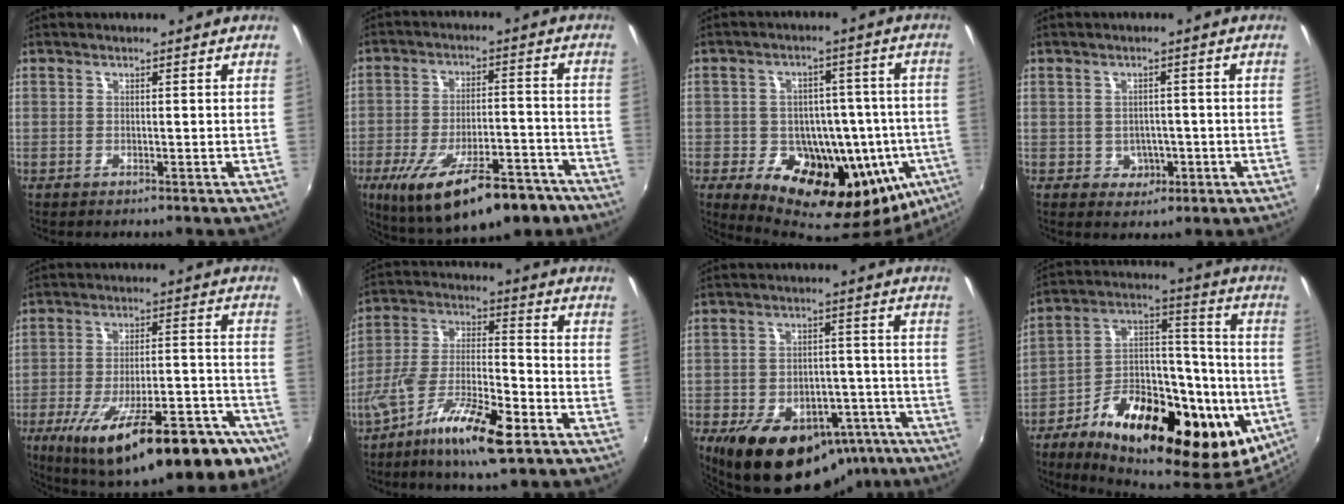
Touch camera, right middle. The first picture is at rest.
{"total": 19.9, "force": [-12.7, 6.8, 13.8], "torque": [-0.241, -0.035, -0.184]}
{"total": 24.4, "force": [-7.5, 16.1, 16.7], "torque": [-0.271, -0.004, -0.085]}
{"total": 3.9, "force": [-0.8, 3.6, 1.2], "torque": [-0.027, 0.005, -0.001]}
{"total": 26.1, "force": [-15.5, 7.7, 19.5], "torque": [-0.310, -0.047, -0.214]}
{"total": 13.8, "force": [-8.2, 2.8, 10.7], "torque": [-0.216, -0.021, -0.153]}
{"total": 20.5, "force": [-12.5, 12.1, 10.7], "torque": [-0.200, 0.008, -0.154]}
{"total": 29.8, "force": [-11.9, 14.4, 23.3], "torque": [-0.365, -0.001, -0.176]}